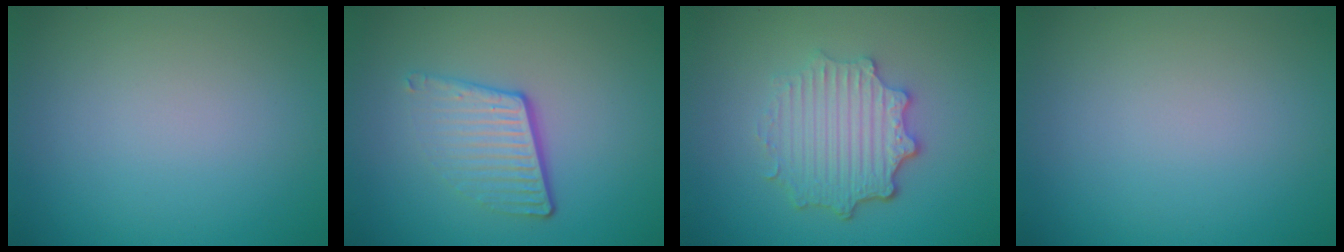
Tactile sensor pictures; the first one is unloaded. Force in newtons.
{"total": 4.1, "press": 2.5, "slide": 3.2}
{"total": 4.8, "press": 3.7, "slide": 3.0}
{"total": 0.0}